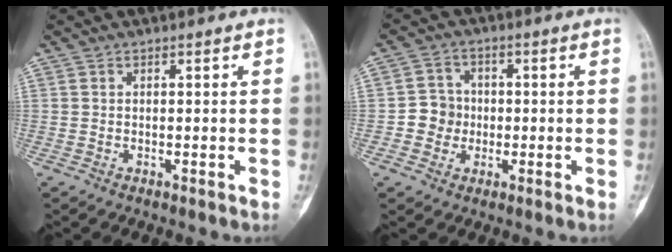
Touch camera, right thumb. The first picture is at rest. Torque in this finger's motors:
{"motor_torque": [0.63, 0.48, 0.14, -0.23, 0.07]}